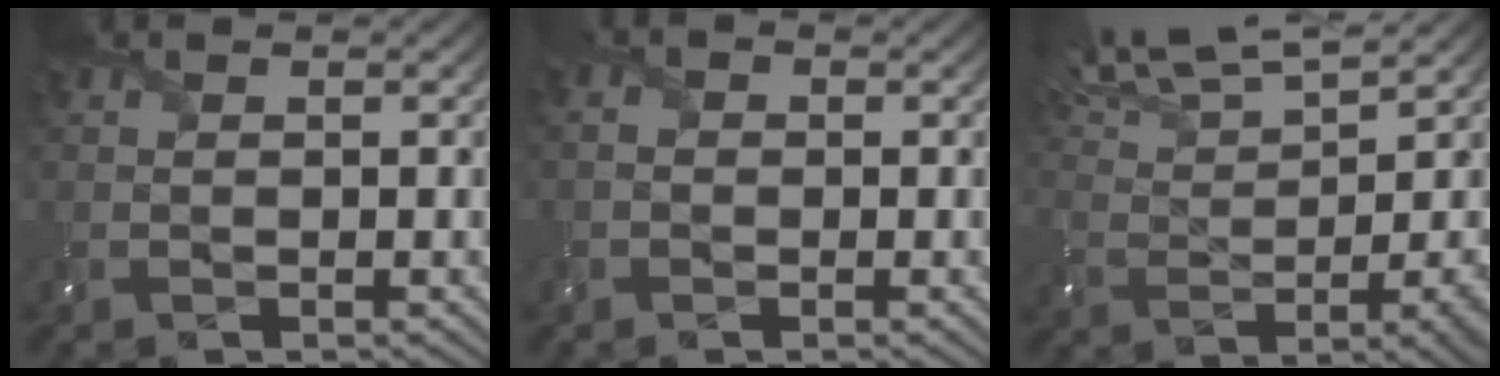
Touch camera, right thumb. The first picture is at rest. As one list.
[{"total": 1.3, "force": [-0.5, 1.2, 0.5], "torque": [-0.012, 0.001, -0.017]}, {"total": 10.4, "force": [7.0, 2.3, 7.3], "torque": [-0.123, 0.027, 0.121]}]